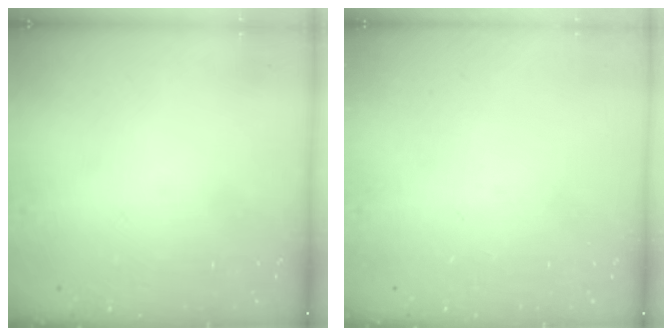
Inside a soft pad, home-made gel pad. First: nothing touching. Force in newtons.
{"total": 0.0}